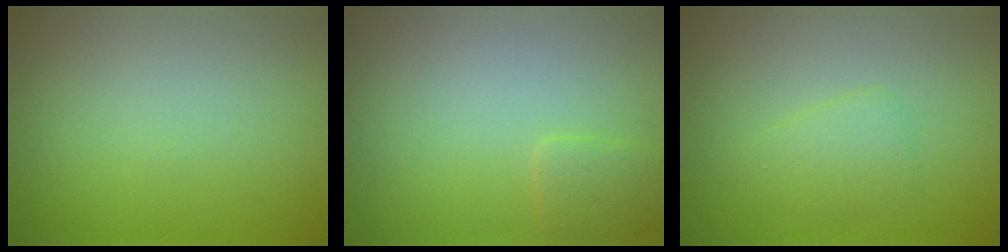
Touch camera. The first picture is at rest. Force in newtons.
{"total": 1.6, "press": 1.6, "slide": 0.1}
{"total": 1.9, "press": 1.9, "slide": 0.2}